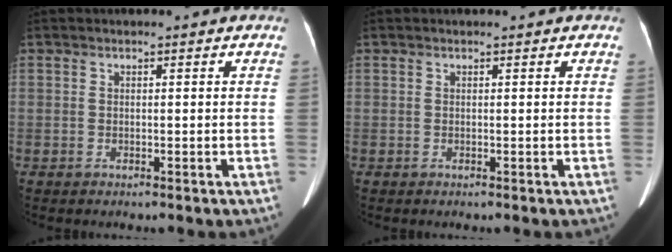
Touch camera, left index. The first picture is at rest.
{"total": 0.0}